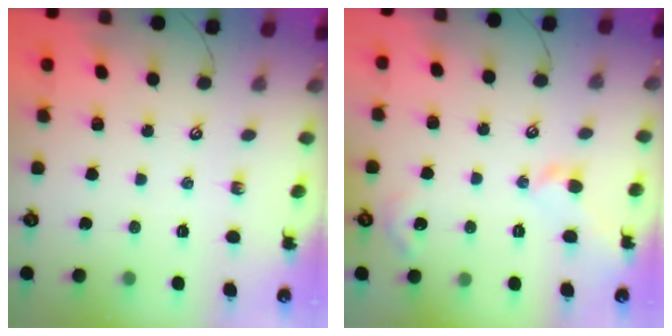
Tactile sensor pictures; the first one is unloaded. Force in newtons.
{"total": 2.6, "press": 2.6, "slide": 0.6}